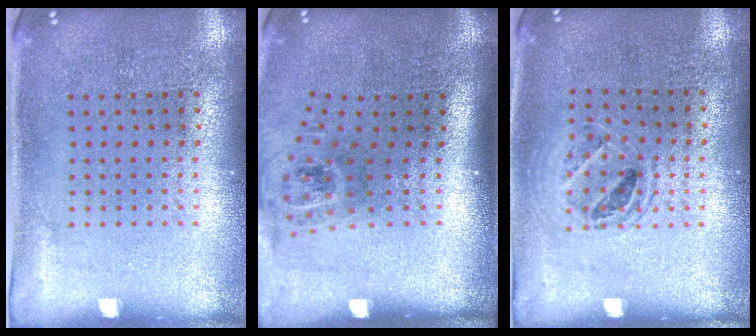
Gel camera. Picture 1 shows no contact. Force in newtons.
{"total": 1.8, "press": 1.3, "slide": 1.2}
{"total": 1.3, "press": 1.2, "slide": 0.5}